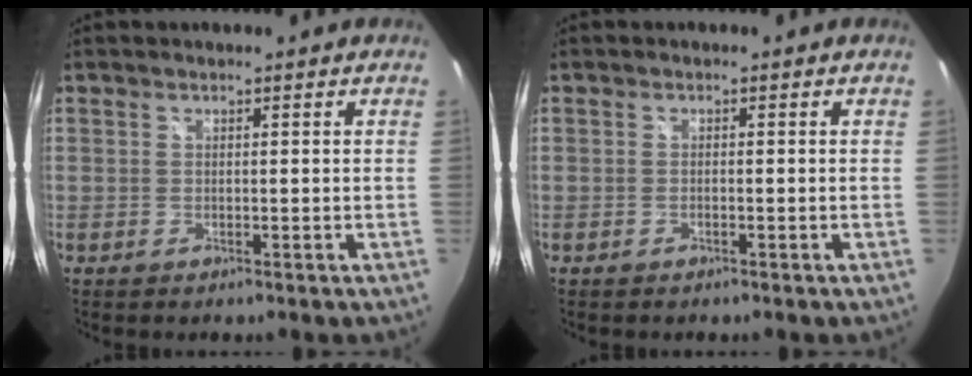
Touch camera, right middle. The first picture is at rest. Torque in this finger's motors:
{"motor_torque": [-0.17, 0.10, -0.01, 0.00]}